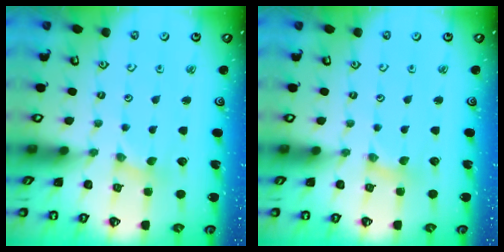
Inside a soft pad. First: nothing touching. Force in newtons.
{"total": 0.8, "press": 0.8, "slide": 0.2}